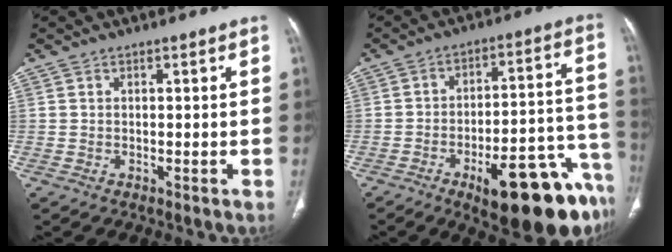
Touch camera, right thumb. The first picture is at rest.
{"total": 21.7, "force": [-12.1, 6.6, 16.8], "torque": [-0.149, 0.081, -0.165]}